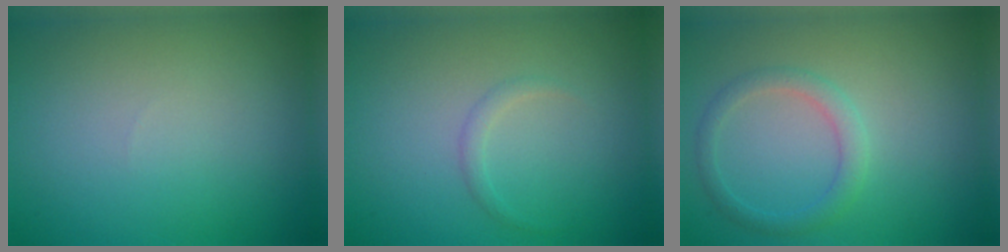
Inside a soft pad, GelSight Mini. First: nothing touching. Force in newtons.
{"total": 0.8, "press": 0.8, "slide": 0.0}
{"total": 2.0, "press": 2.0, "slide": 0.1}